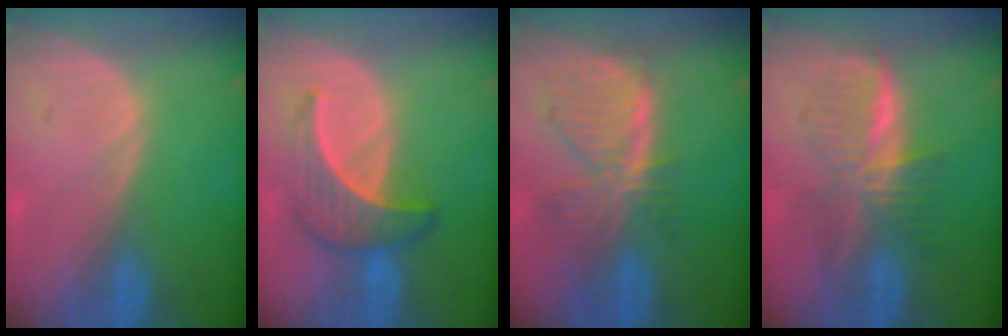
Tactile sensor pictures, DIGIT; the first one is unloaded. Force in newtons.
{"total": 6.4, "press": 6.1, "slide": 1.9}
{"total": 8.0, "press": 7.1, "slide": 3.9}
{"total": 6.3, "press": 6.3, "slide": 0.1}